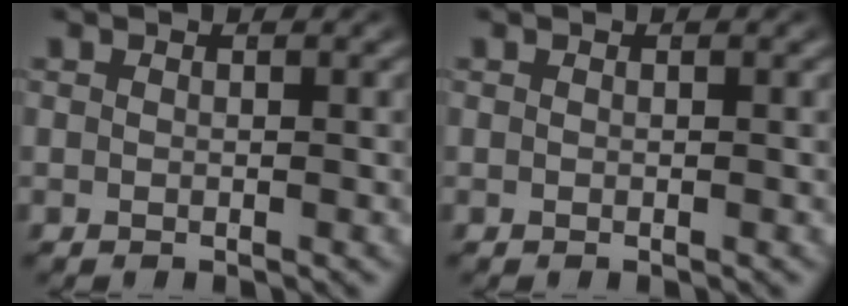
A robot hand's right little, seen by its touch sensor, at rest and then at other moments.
{"total": 0.0}